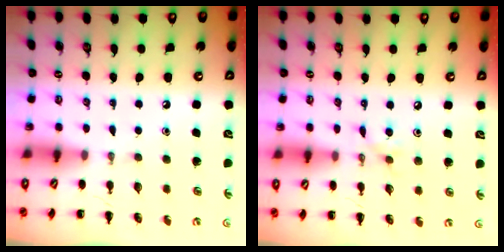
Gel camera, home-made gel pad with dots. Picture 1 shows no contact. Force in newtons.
{"total": 3.9, "press": 3.7, "slide": 1.3}